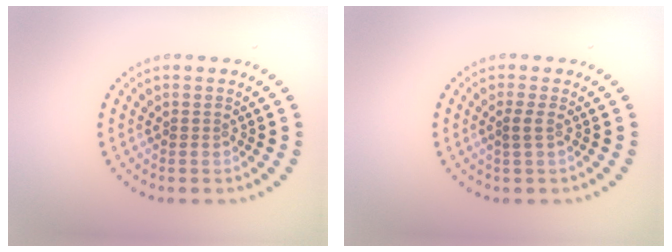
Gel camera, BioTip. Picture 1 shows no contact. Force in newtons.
{"total": 1.0, "press": 0.8, "slide": 0.5}